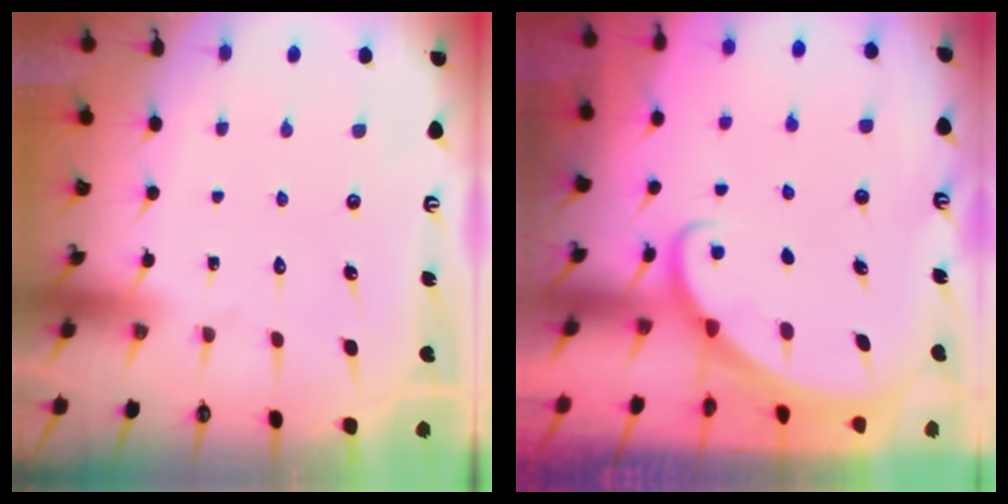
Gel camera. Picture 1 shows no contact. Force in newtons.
{"total": 1.8, "press": 1.8, "slide": 0.0}